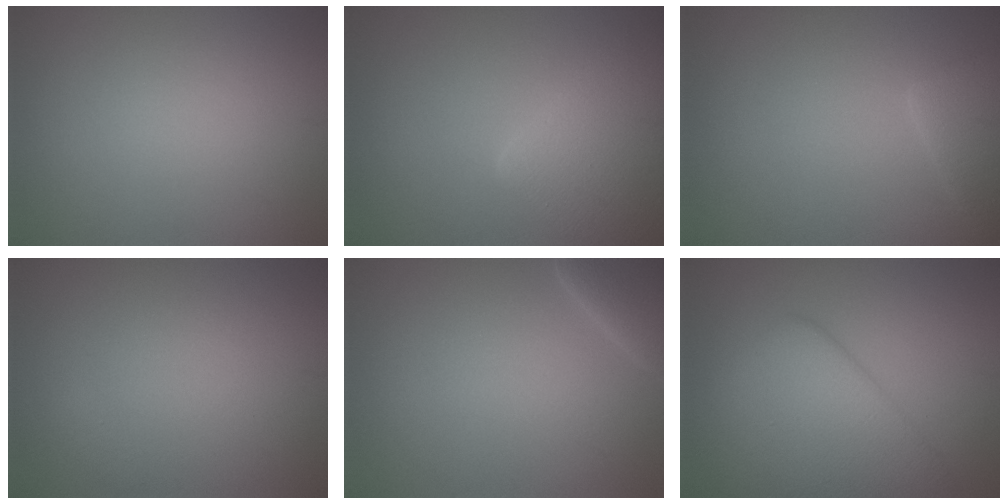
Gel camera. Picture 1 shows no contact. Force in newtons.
{"total": 8.5, "press": 8.5, "slide": 0.5}
{"total": 3.0, "press": 3.0, "slide": 0.3}
{"total": 0.5, "press": 0.5, "slide": 0.0}
{"total": 3.8, "press": 3.8, "slide": 0.4}
{"total": 7.5, "press": 7.5, "slide": 0.3}